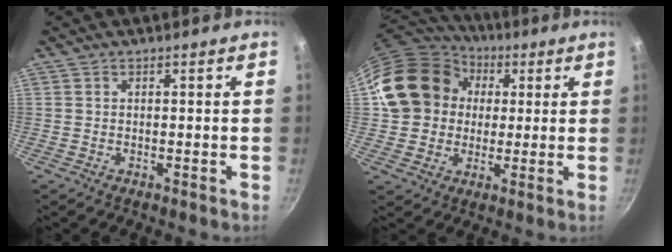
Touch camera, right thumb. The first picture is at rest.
{"total": 17.4, "force": [3.2, 15.0, 8.1], "torque": [-0.124, 0.034, 0.052]}